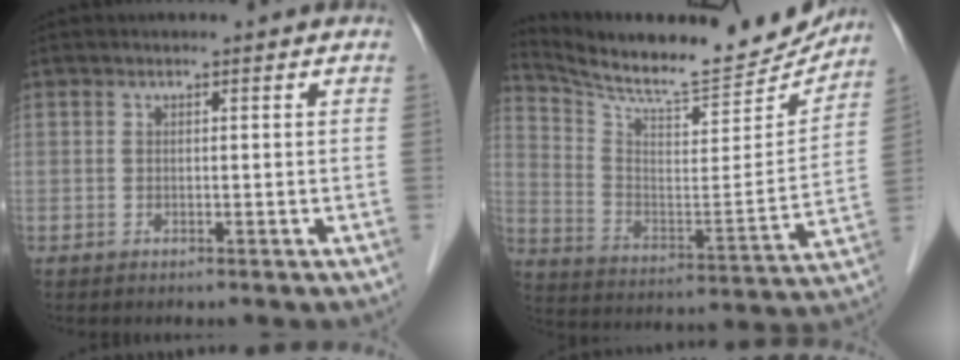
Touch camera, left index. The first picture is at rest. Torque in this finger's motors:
{"motor_torque": [-0.02, -0.12, 0.18, 0.02]}